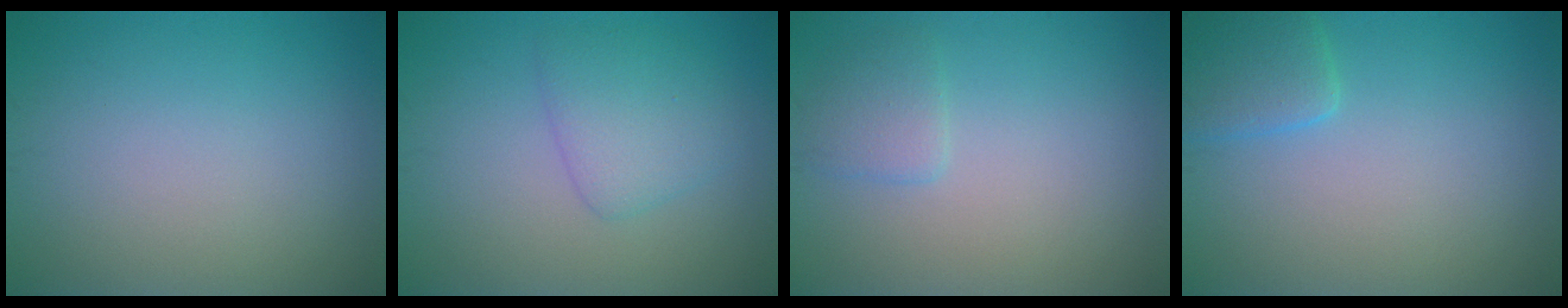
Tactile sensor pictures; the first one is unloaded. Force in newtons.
{"total": 3.0, "press": 3.0, "slide": 0.2}
{"total": 1.6, "press": 1.6, "slide": 0.1}
{"total": 2.6, "press": 2.6, "slide": 0.2}